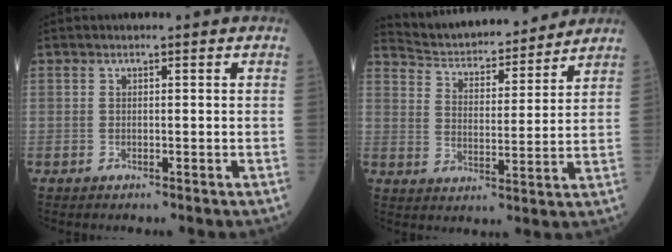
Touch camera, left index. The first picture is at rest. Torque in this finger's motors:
{"motor_torque": [-0.01, -0.35, 0.18, 0.02]}